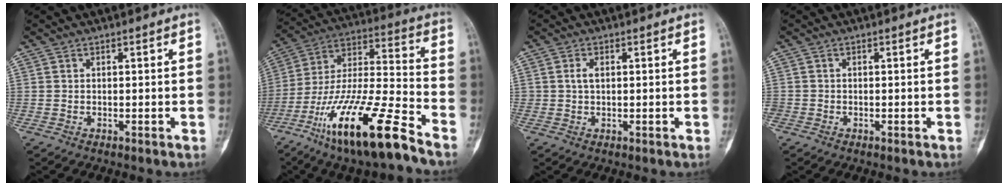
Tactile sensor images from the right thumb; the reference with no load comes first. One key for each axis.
{"total": 21.8, "fx": -13.6, "fy": 4.0, "fz": 16.5, "tx": -0.343, "ty": 0.055, "tz": -0.246}
{"total": 2.0, "fx": 0.4, "fy": 1.3, "fz": 1.5, "tx": -0.028, "ty": 0.003, "tz": 0.009}
{"total": 0.7, "fx": -0.3, "fy": 0.6, "fz": 0.0, "tx": -0.001, "ty": 0.004, "tz": -0.009}